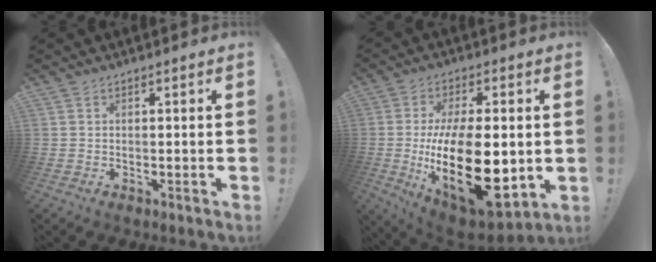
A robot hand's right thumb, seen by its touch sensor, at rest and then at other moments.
{"total": 27.5, "force": [-2.4, 12.6, 24.3], "torque": [-0.456, -0.013, -0.026]}